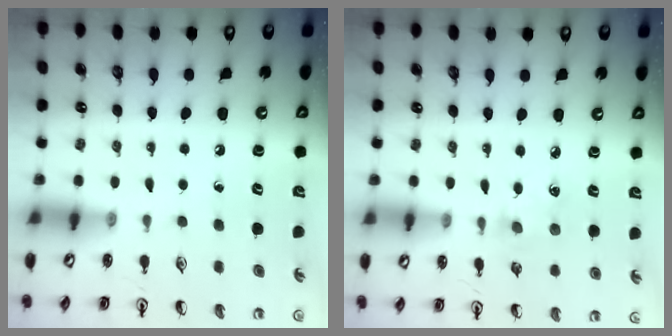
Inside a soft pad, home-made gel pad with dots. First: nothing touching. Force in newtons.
{"total": 6.8, "press": 6.8, "slide": 0.7}